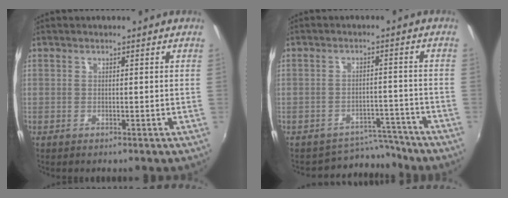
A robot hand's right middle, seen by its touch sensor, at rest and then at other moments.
{"total": 6.6, "force": [-6.2, 2.0, -0.8], "torque": [0.016, 0.022, -0.090]}